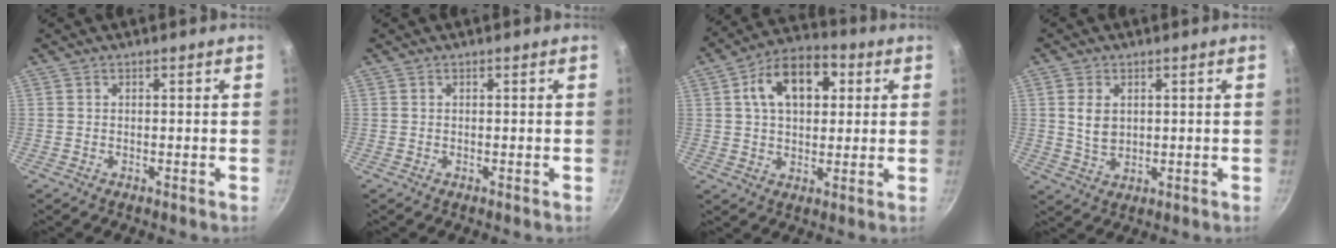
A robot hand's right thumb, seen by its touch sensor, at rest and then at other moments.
{"total": 0.0}
{"total": 13.9, "force": [3.9, 9.0, 9.9], "torque": [-0.126, 0.015, 0.050]}
{"total": 5.3, "force": [1.1, 3.7, 3.6], "torque": [-0.058, -0.008, 0.027]}